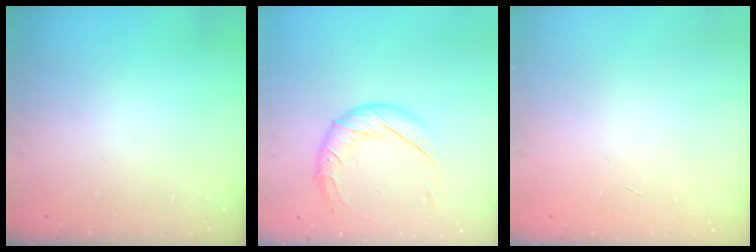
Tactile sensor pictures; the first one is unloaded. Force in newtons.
{"total": 11.1, "press": 11.0, "slide": 1.3}
{"total": 0.0}